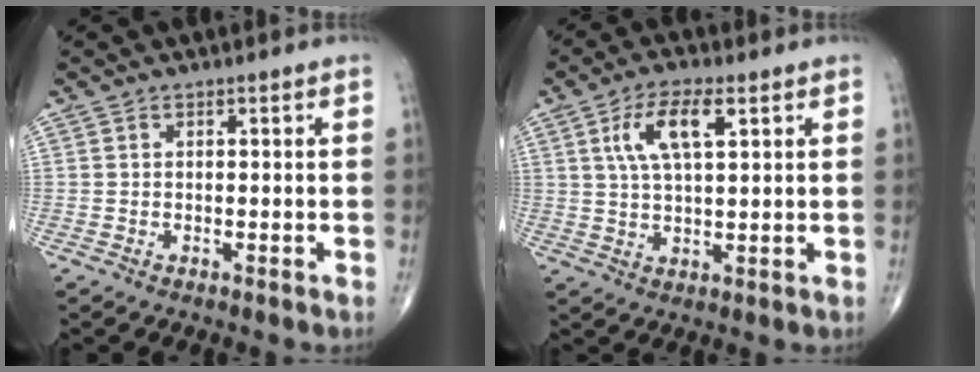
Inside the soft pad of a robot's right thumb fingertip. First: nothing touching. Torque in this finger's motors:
{"motor_torque": [-0.17, 0.10, 0.96, 0.35, 0.27]}